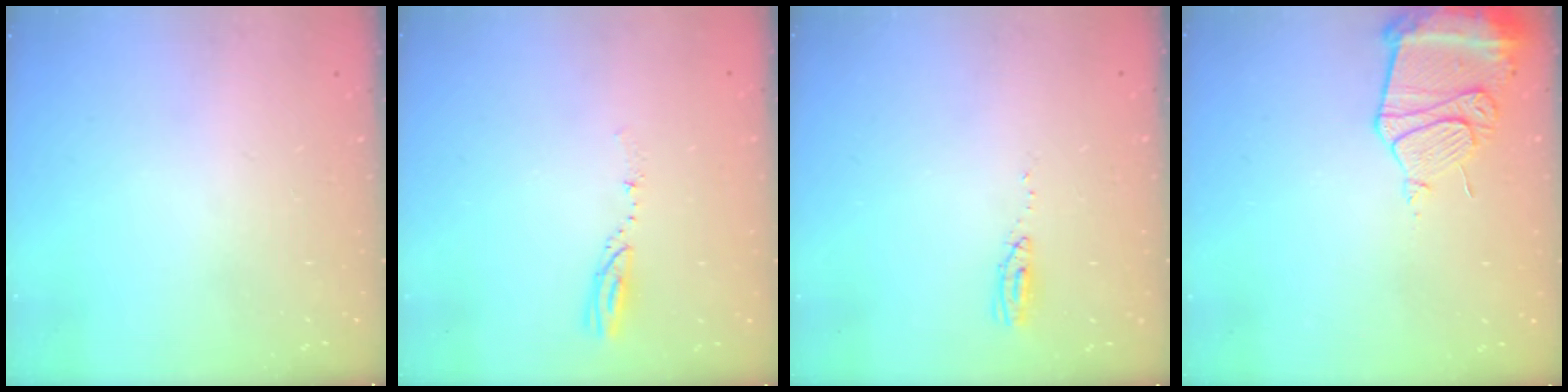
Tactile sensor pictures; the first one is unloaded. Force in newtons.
{"total": 3.9, "press": 3.9, "slide": 0.3}
{"total": 3.6, "press": 3.3, "slide": 1.5}
{"total": 13.6, "press": 13.5, "slide": 1.5}